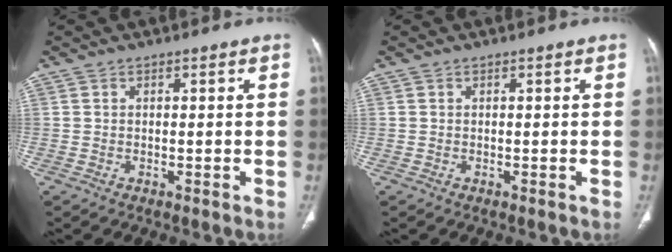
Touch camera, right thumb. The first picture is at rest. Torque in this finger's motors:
{"motor_torque": [-0.28, 0.02, 0.09, -0.03, 0.00]}